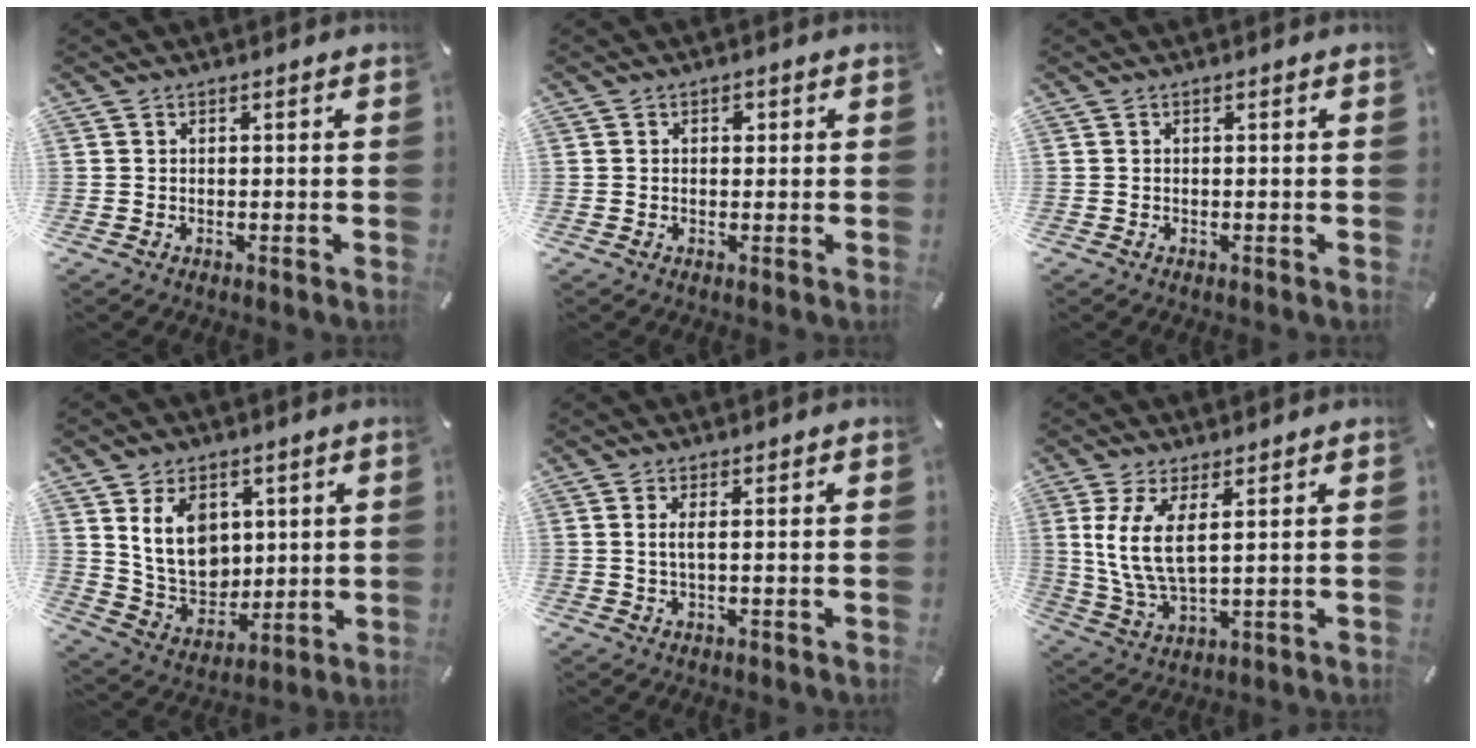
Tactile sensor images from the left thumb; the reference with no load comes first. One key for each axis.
{"total": 1.4, "fx": 0.3, "fy": 1.2, "fz": 0.6, "tx": -0.007, "ty": 0.004, "tz": 0.002}
{"total": 0.0}
{"total": 12.6, "fx": 4.2, "fy": 10.0, "fz": 6.2, "tx": -0.125, "ty": -0.017, "tz": 0.082}
{"total": 2.4, "fx": 0.4, "fy": 0.4, "fz": 2.3, "tx": -0.047, "ty": -0.001, "tz": 0.006}
{"total": 9.2, "fx": 3.1, "fy": 3.8, "fz": 7.8, "tx": -0.189, "ty": -0.011, "tz": 0.055}